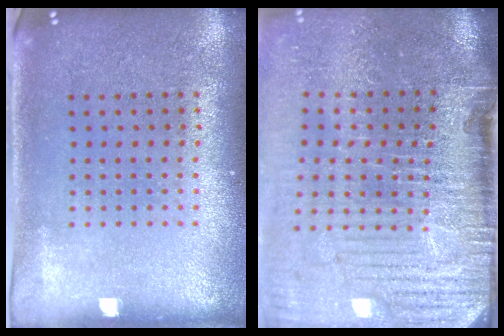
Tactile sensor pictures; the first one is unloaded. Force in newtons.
{"total": 5.4, "press": 4.4, "slide": 3.2}